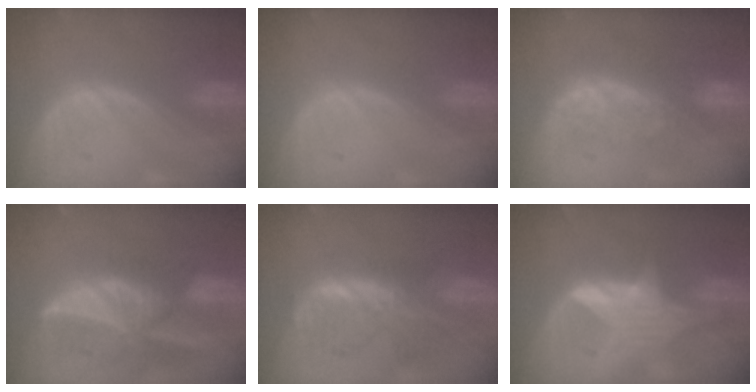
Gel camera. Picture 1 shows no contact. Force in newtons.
{"total": 0.0}
{"total": 7.8, "press": 7.4, "slide": 2.4}
{"total": 9.7, "press": 8.4, "slide": 4.8}
{"total": 8.5, "press": 7.4, "slide": 4.2}
{"total": 6.0, "press": 5.8, "slide": 1.4}